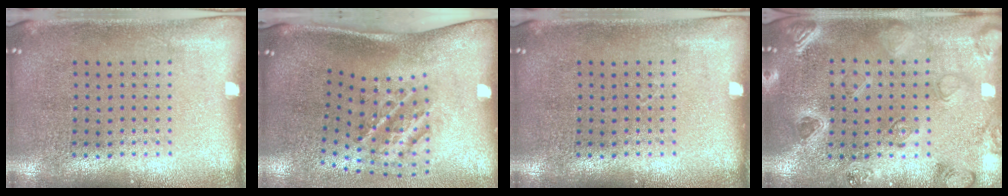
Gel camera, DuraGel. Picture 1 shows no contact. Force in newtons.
{"total": 2.2, "press": 1.3, "slide": 1.8}
{"total": 0.0}
{"total": 0.7, "press": 0.7, "slide": 0.3}